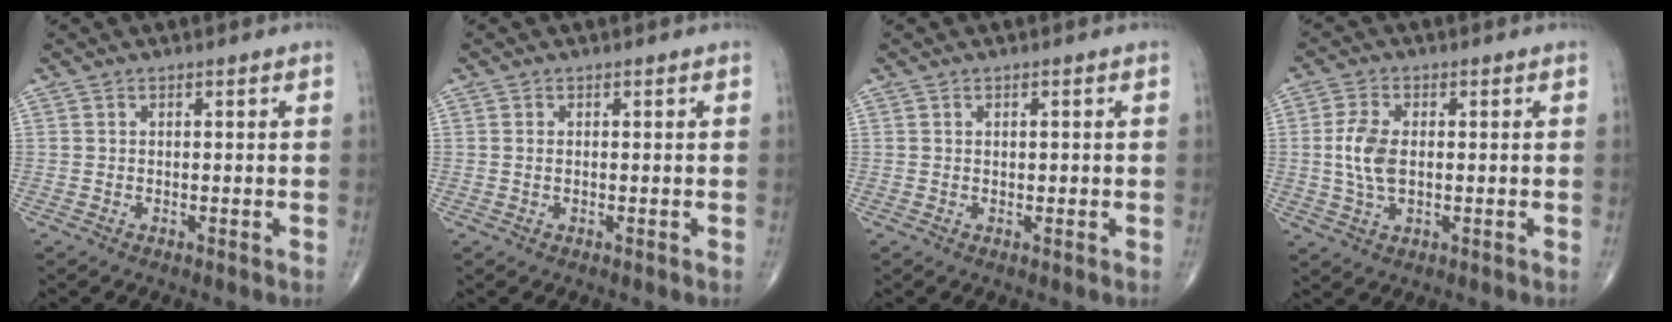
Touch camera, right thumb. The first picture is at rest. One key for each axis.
{"total": 0.5, "fx": 0.0, "fy": 0.3, "fz": 0.4, "tx": -0.011, "ty": 0.001, "tz": 0.002}
{"total": 0.7, "fx": 0.2, "fy": 0.4, "fz": 0.6, "tx": -0.009, "ty": 0.000, "tz": 0.004}
{"total": 6.6, "fx": 0.2, "fy": 3.7, "fz": 5.5, "tx": -0.122, "ty": 0.001, "tz": 0.002}